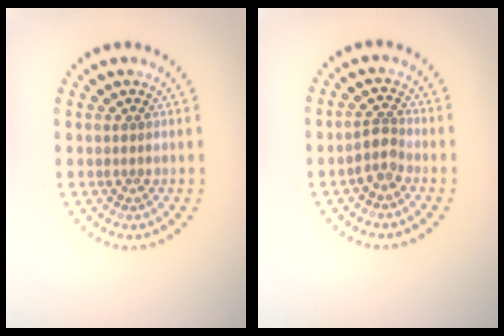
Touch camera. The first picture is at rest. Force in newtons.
{"total": 1.9, "press": 1.6, "slide": 1.0}